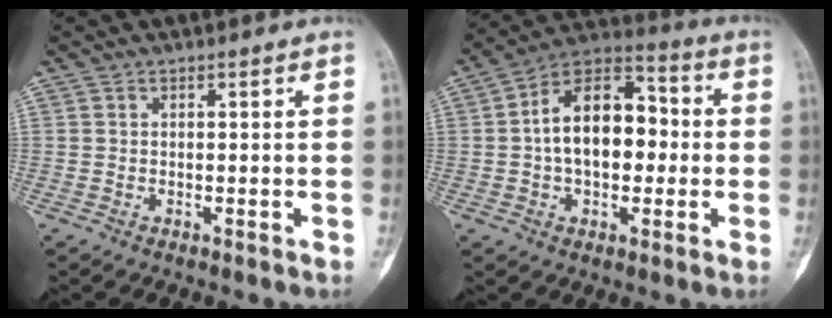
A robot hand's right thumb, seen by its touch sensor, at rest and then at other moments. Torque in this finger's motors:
{"motor_torque": [1.25, 1.16, 0.43, -0.21, 0.48]}